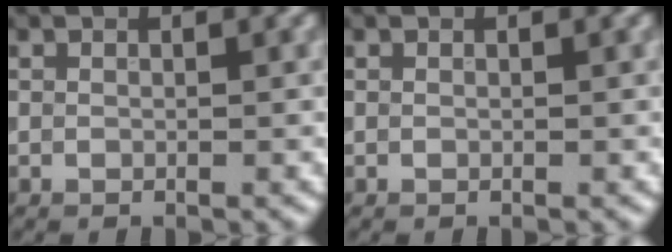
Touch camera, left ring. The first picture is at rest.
{"total": 0.0}